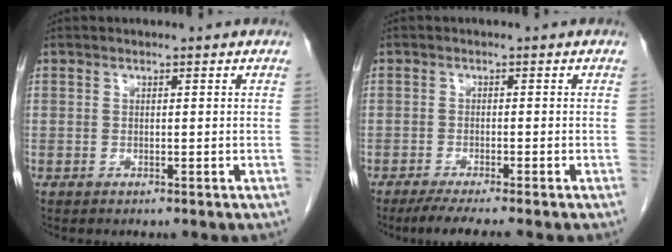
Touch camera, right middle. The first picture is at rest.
{"total": 5.2, "force": [-4.2, -0.3, 3.1], "torque": [-0.045, -0.013, -0.068]}